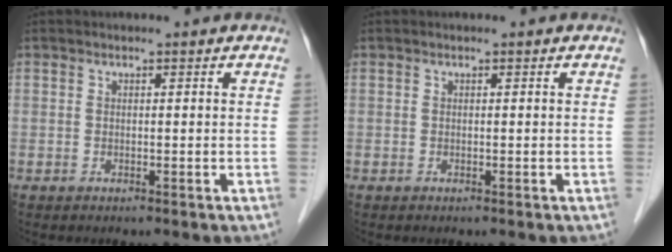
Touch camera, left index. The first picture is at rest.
{"total": 0.0}